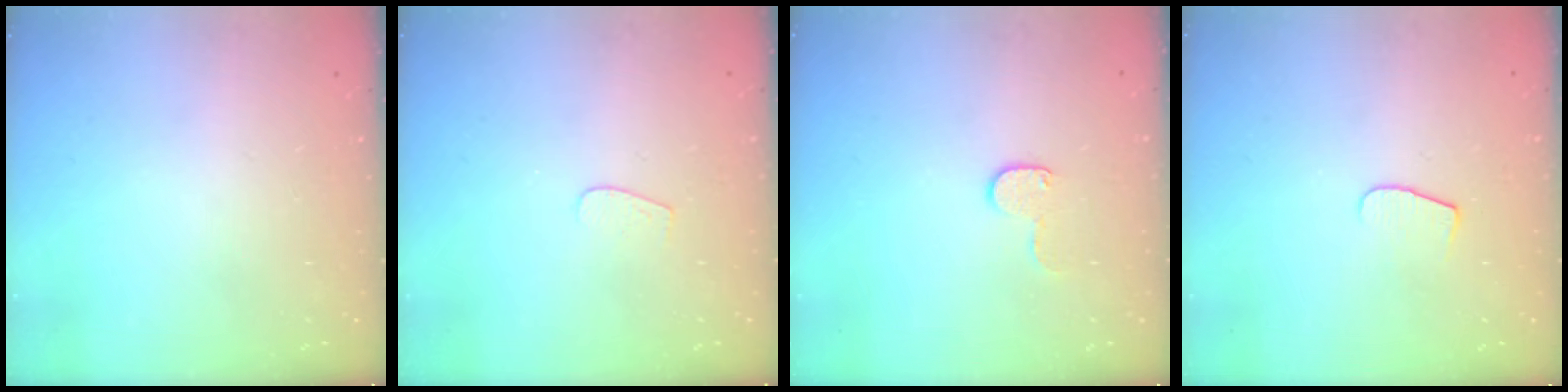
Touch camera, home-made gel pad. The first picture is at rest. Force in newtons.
{"total": 3.7, "press": 3.7, "slide": 0.3}
{"total": 4.5, "press": 4.5, "slide": 0.5}
{"total": 5.5, "press": 5.5, "slide": 0.5}